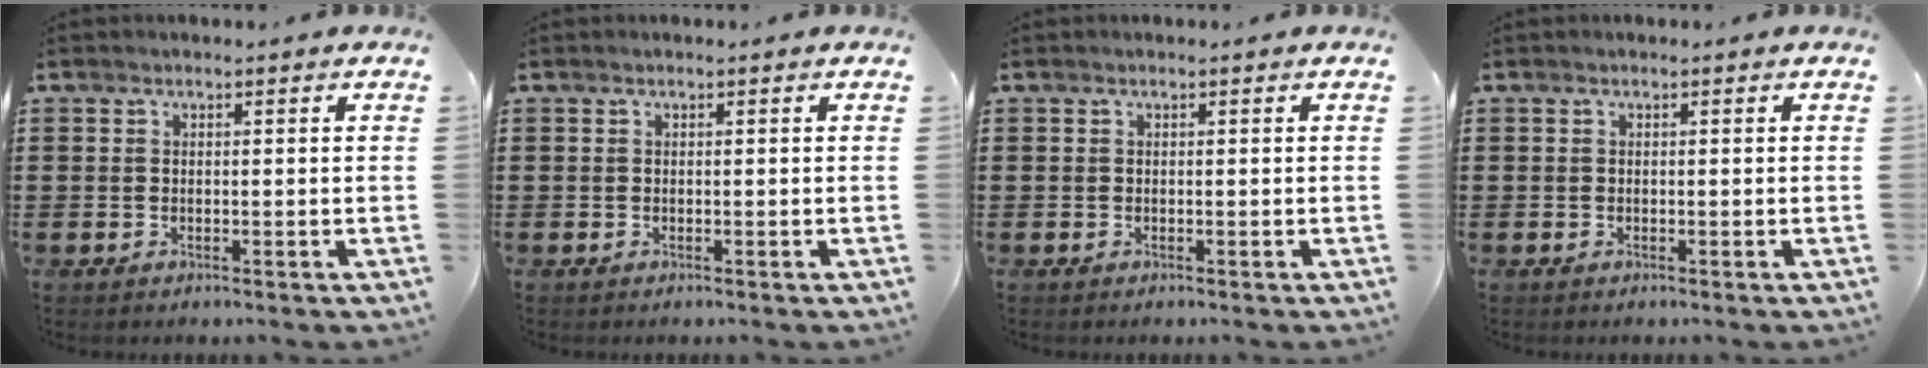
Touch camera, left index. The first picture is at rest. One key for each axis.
{"total": 0.0}
{"total": 0.0}
{"total": 0.0}